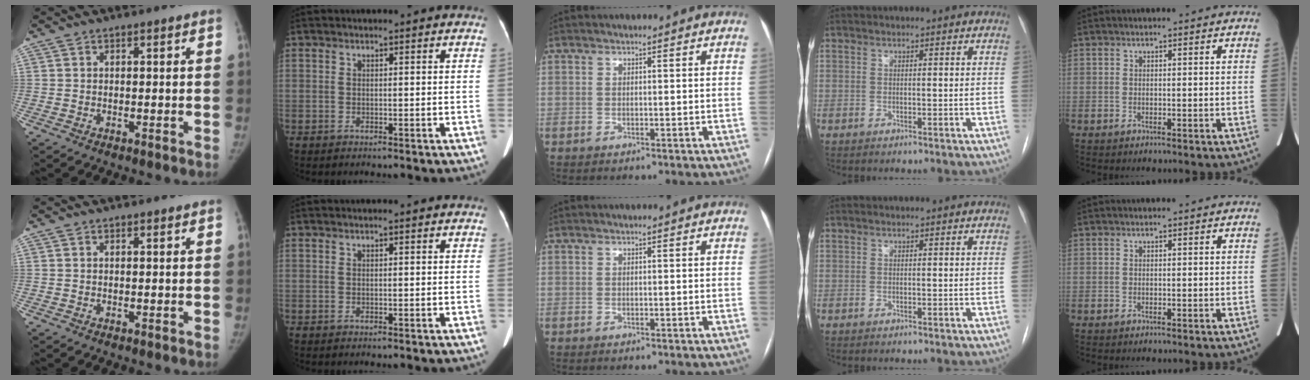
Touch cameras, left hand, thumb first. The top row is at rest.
{"index": {"total": 0.6, "force": [0.5, 0.0, 0.4], "torque": [-0.009, 0.005, 0.009]}}